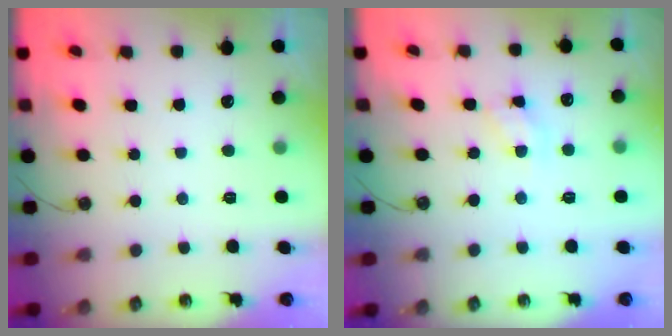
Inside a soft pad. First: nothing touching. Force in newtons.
{"total": 5.2, "press": 5.2, "slide": 0.4}